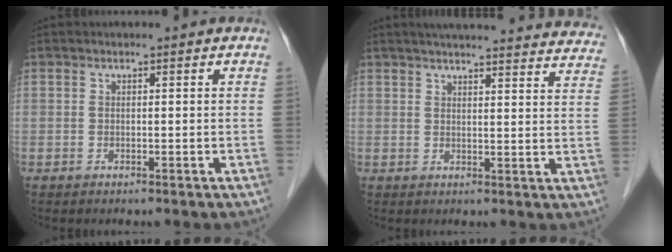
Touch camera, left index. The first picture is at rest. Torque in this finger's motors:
{"motor_torque": [0.52, -0.70, 0.26, 0.05]}